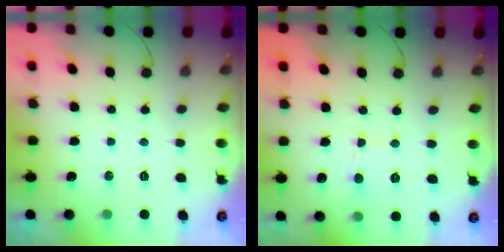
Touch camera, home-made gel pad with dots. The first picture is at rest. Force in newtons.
{"total": 2.9, "press": 2.8, "slide": 0.3}